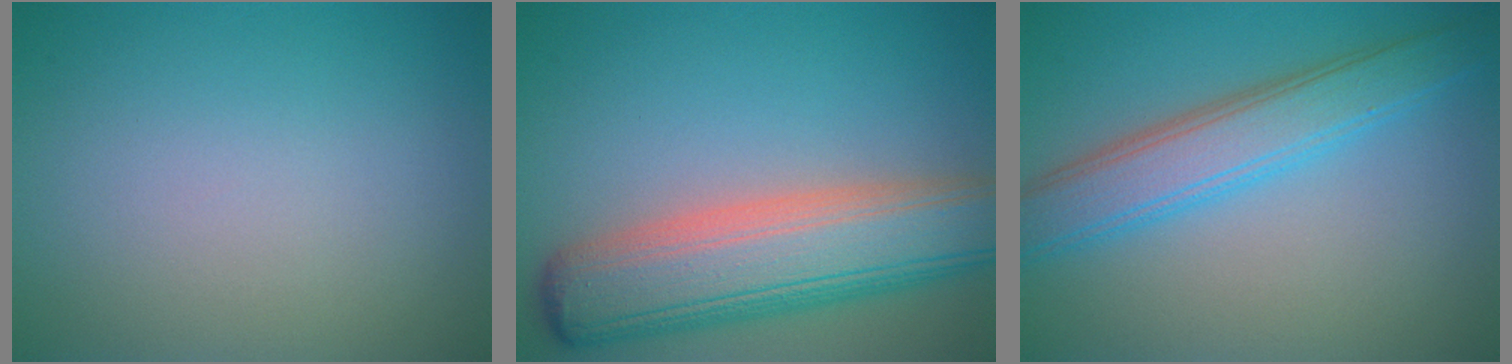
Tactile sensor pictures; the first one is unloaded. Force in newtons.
{"total": 9.7, "press": 9.7, "slide": 0.6}
{"total": 5.2, "press": 5.2, "slide": 0.3}